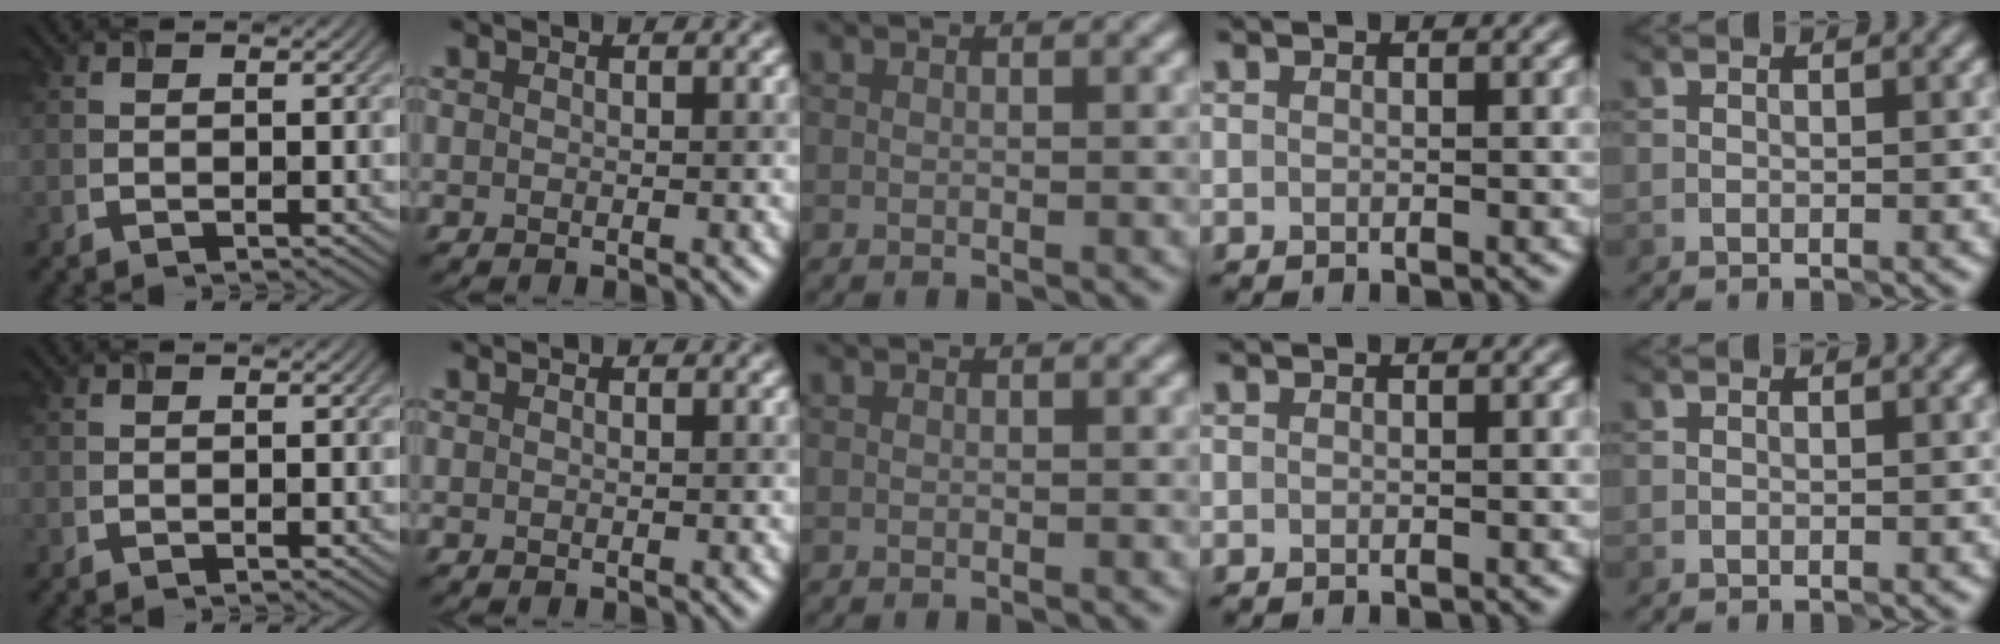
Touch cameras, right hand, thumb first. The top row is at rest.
{}